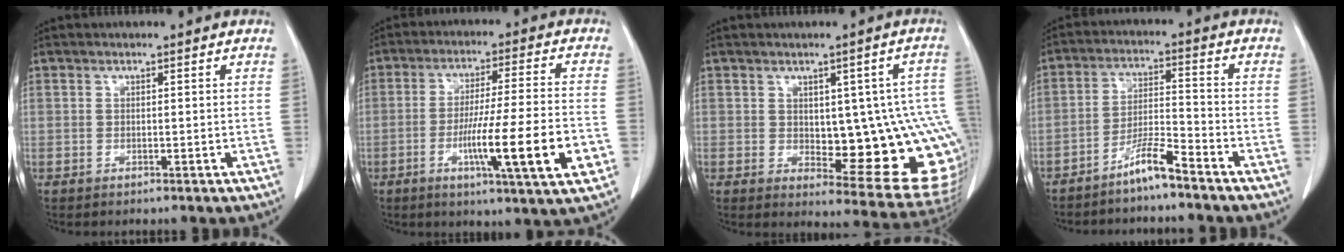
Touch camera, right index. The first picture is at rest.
{"total": 14.7, "force": [-4.5, 0.0, 14.0], "torque": [-0.230, -0.017, -0.074]}
{"total": 16.6, "force": [-1.0, 5.9, 15.5], "torque": [-0.131, 0.015, 0.009]}
{"total": 5.8, "force": [-4.7, -0.2, 3.3], "torque": [-0.065, -0.006, -0.093]}